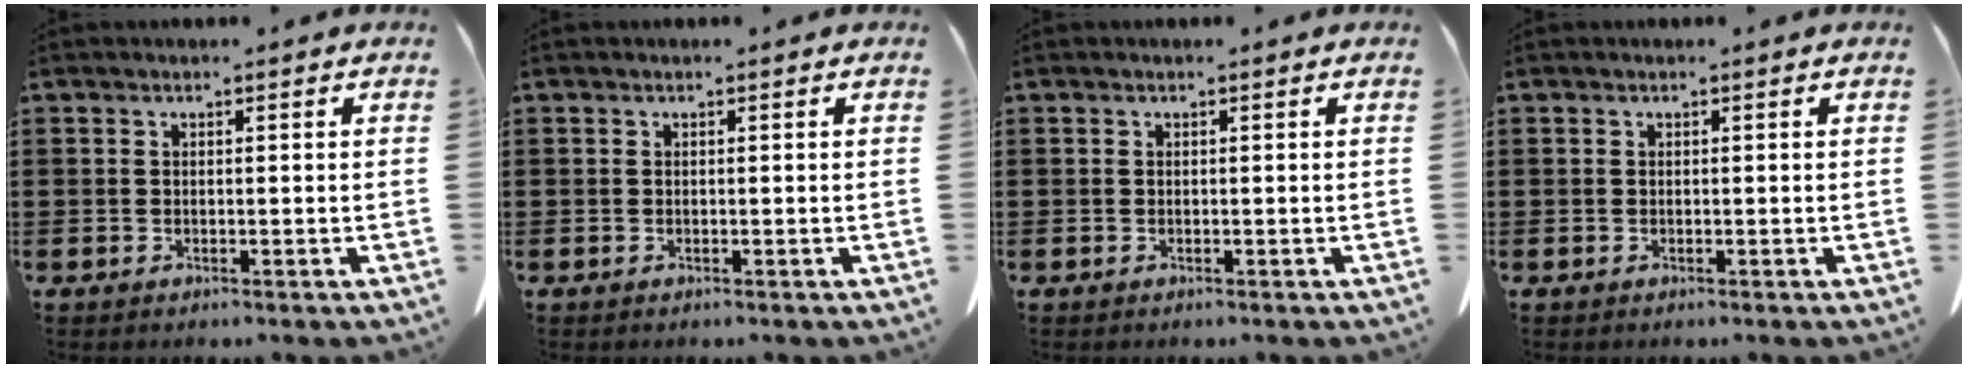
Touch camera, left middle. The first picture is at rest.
{"total": 0.0}
{"total": 0.0}
{"total": 0.0}